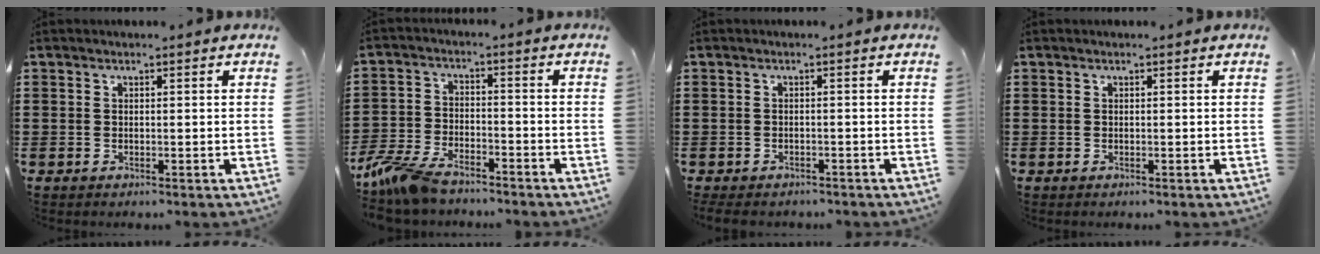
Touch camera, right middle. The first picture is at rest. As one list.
[{"total": 7.3, "force": [-6.3, 1.9, 3.3], "torque": [-0.088, -0.002, -0.125]}, {"total": 1.3, "force": [-1.3, 0.3, 0.2], "torque": [-0.008, -0.002, -0.028]}, {"total": 0.0}]